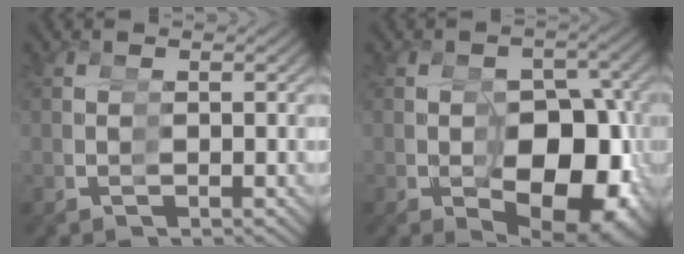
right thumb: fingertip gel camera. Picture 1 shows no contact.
{"total": 13.3, "force": [-2.5, 8.2, 10.1], "torque": [-0.150, -0.050, -0.015]}